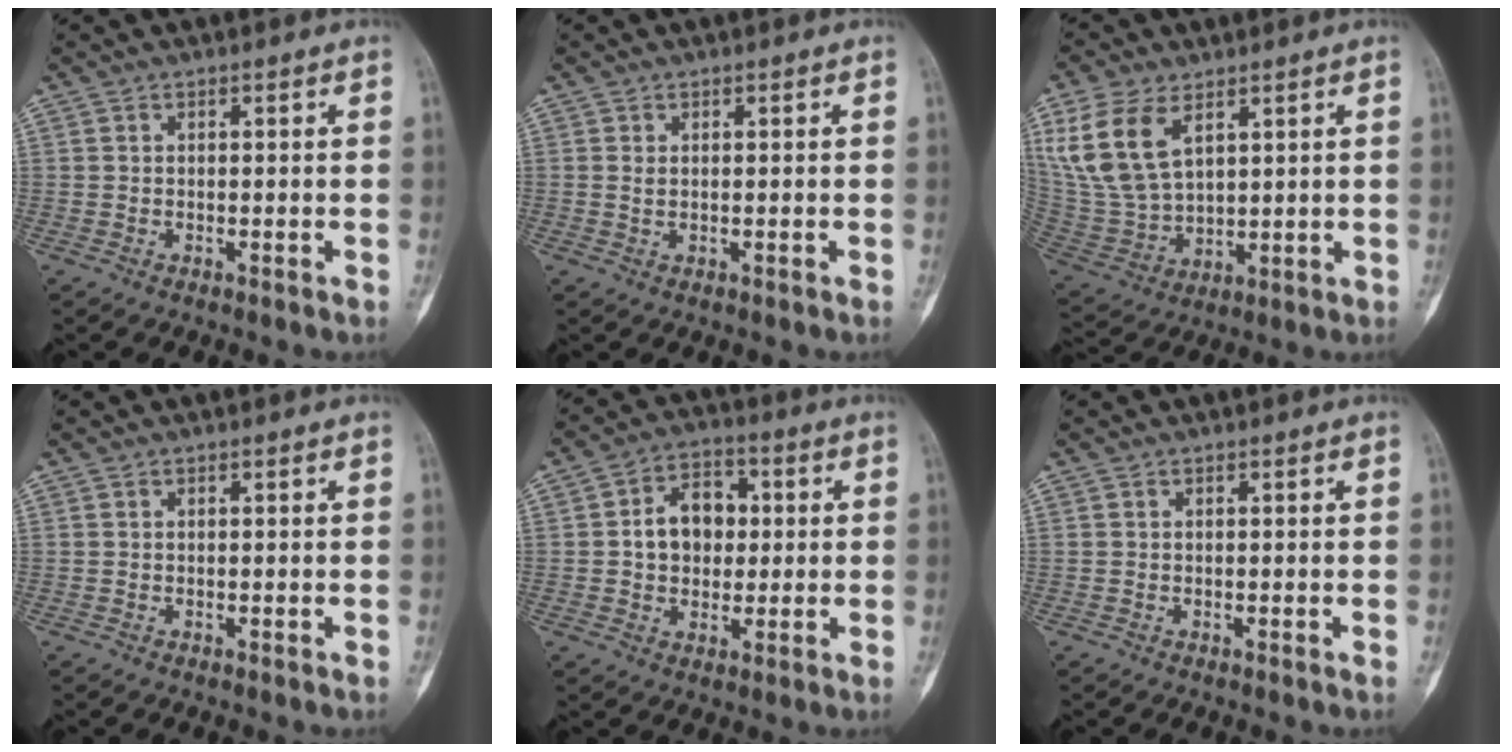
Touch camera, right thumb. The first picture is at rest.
{"total": 0.7, "force": [0.1, 0.3, 0.6], "torque": [-0.017, 0.001, 0.009]}
{"total": 14.3, "force": [6.4, 8.2, 9.8], "torque": [-0.198, -0.016, 0.146]}
{"total": 0.0}
{"total": 9.7, "force": [0.8, 7.3, 6.4], "torque": [-0.065, 0.017, 0.008]}
{"total": 0.0}